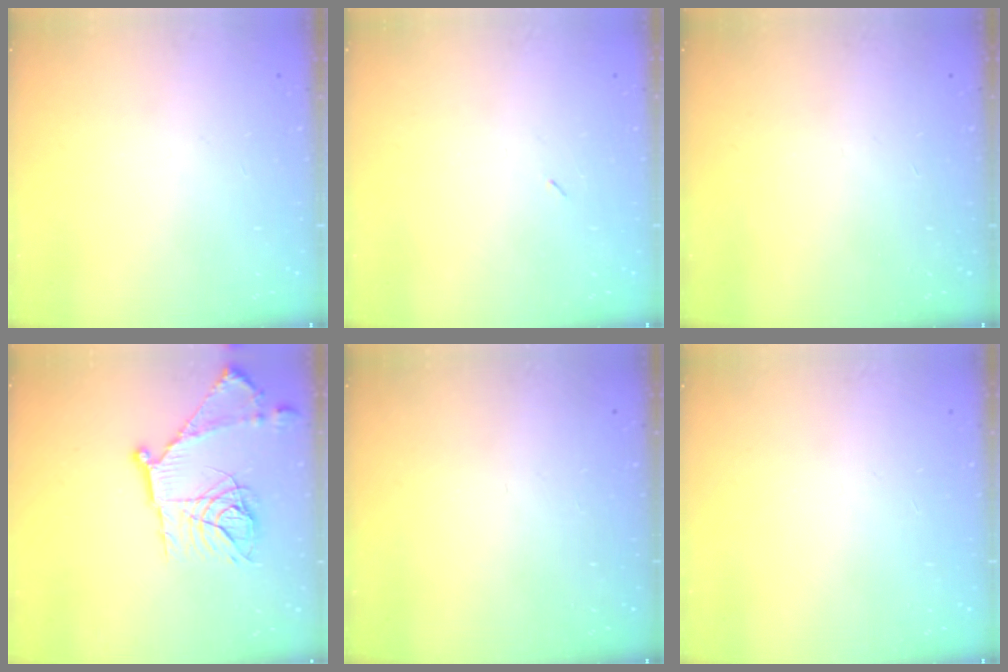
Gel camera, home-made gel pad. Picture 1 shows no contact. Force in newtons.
{"total": 2.2, "press": 2.1, "slide": 0.9}
{"total": 0.0}
{"total": 18.7, "press": 18.6, "slide": 1.5}
{"total": 0.0}
{"total": 0.0}